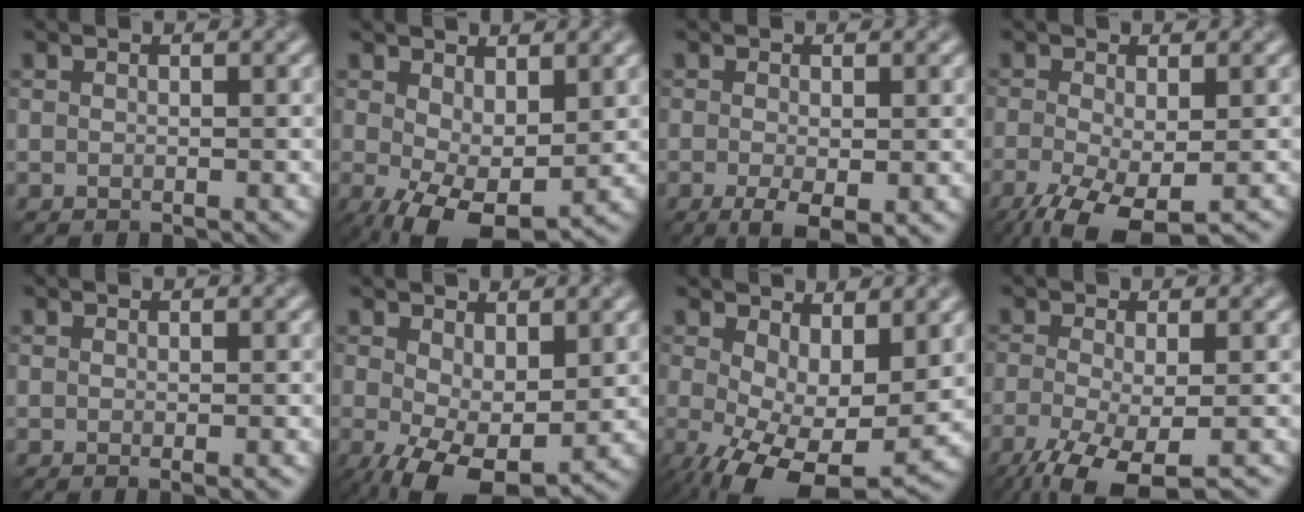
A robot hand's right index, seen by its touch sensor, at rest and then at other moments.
{"total": 6.6, "force": [-1.0, 3.3, 5.7], "torque": [-0.112, -0.015, -0.007]}
{"total": 3.4, "force": [-1.1, 1.1, 3.0], "torque": [-0.051, -0.011, -0.018]}
{"total": 6.8, "force": [-3.4, 2.5, 5.4], "torque": [-0.119, -0.021, -0.056]}
{"total": 1.0, "force": [-0.3, 0.2, 0.9], "torque": [-0.012, -0.006, -0.004]}
{"total": 7.2, "force": [-1.6, 3.6, 6.1], "torque": [-0.124, -0.021, -0.017]}
{"total": 10.0, "force": [-1.7, 4.7, 8.7], "torque": [-0.151, -0.020, -0.019]}
{"total": 7.1, "force": [-4.2, 2.1, 5.3], "torque": [-0.111, -0.024, -0.075]}